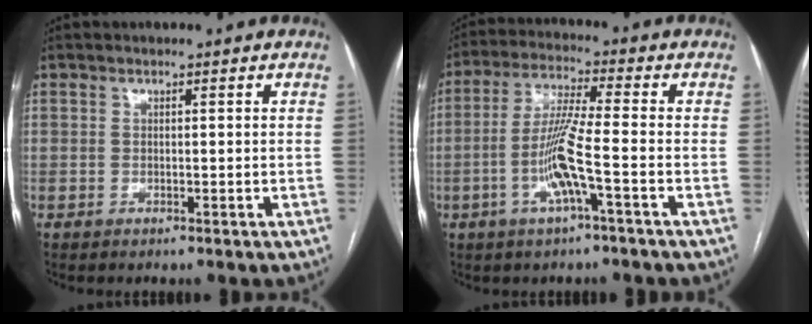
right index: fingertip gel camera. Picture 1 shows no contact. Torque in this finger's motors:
{"motor_torque": [0.25, 0.04, 0.18, 0.15]}